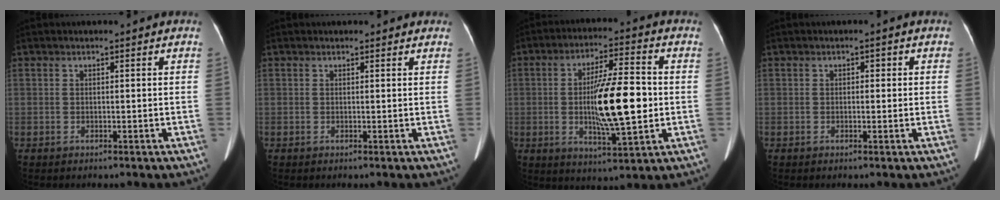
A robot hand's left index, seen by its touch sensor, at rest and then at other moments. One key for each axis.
{"total": 1.4, "fx": 1.2, "fy": 0.6, "fz": 0.3, "tx": -0.006, "ty": 0.005, "tz": 0.010}
{"total": 13.1, "fx": -0.8, "fy": 2.1, "fz": 12.9, "tx": -0.227, "ty": -0.006, "tz": -0.012}
{"total": 1.2, "fx": 0.1, "fy": 0.8, "fz": 0.9, "tx": -0.012, "ty": 0.008, "tz": 0.000}